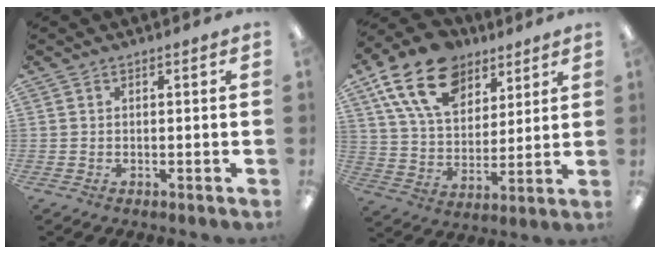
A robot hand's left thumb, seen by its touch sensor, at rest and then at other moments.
{"total": 18.7, "force": [11.3, 11.5, 9.6], "torque": [-0.174, -0.042, 0.208]}